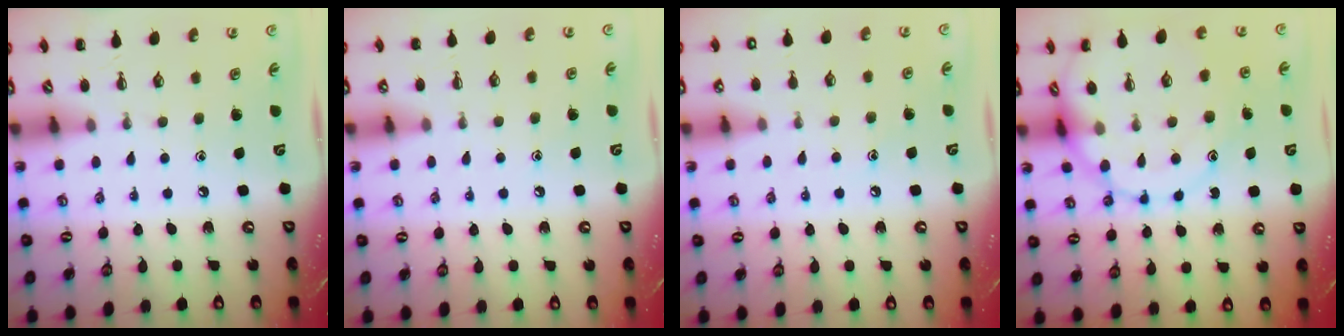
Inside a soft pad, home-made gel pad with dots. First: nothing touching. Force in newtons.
{"total": 7.0, "press": 6.6, "slide": 2.3}
{"total": 6.4, "press": 6.2, "slide": 1.7}
{"total": 13.2, "press": 13.2, "slide": 0.8}